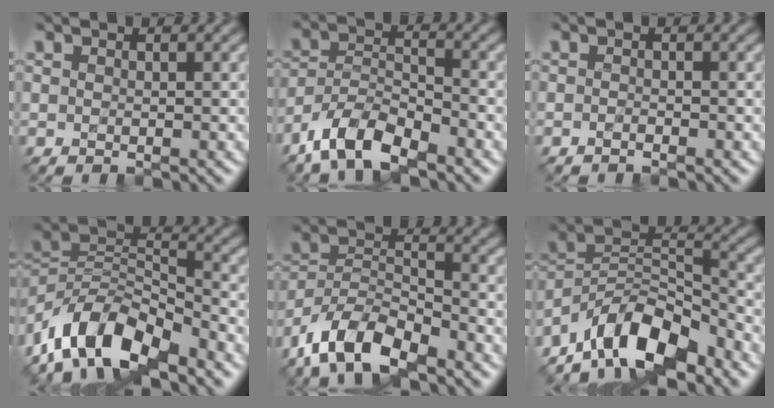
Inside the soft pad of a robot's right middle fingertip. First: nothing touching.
{"total": 6.8, "force": [-5.1, 2.4, 3.8], "torque": [-0.066, -0.001, -0.104]}
{"total": 0.6, "force": [-0.5, 0.1, 0.4], "torque": [-0.005, 0.000, -0.009]}
{"total": 10.5, "force": [-7.3, 4.4, 6.1], "torque": [-0.100, 0.006, -0.153]}
{"total": 8.4, "force": [-6.1, 3.4, 4.8], "torque": [-0.085, -0.003, -0.127]}
{"total": 10.3, "force": [-7.6, 4.0, 5.7], "torque": [-0.084, 0.011, -0.157]}